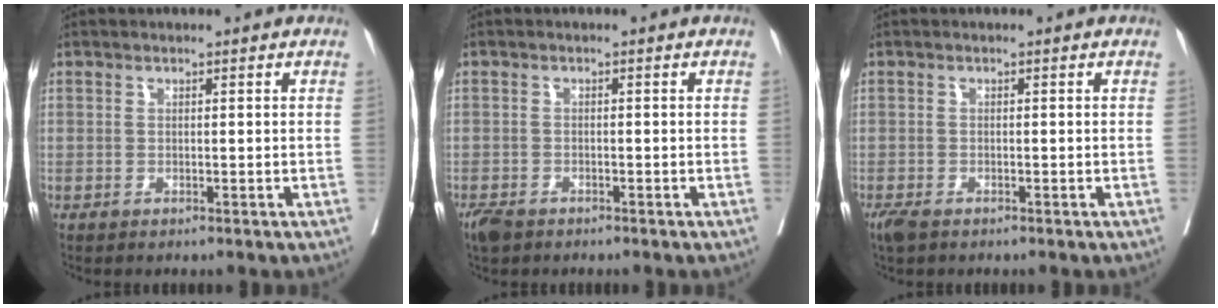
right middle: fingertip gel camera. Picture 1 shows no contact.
{"total": 3.0, "force": [-2.3, 1.4, 1.4], "torque": [-0.032, -0.007, -0.040]}
{"total": 2.7, "force": [-2.0, 1.0, 1.6], "torque": [-0.037, -0.010, -0.033]}